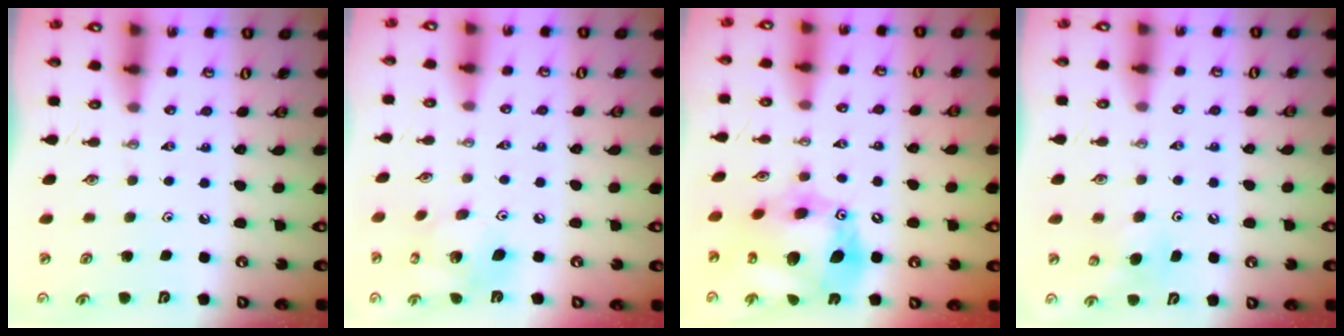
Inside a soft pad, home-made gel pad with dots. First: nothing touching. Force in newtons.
{"total": 11.9, "press": 11.8, "slide": 1.1}
{"total": 17.9, "press": 17.8, "slide": 1.8}
{"total": 4.9, "press": 4.8, "slide": 0.9}